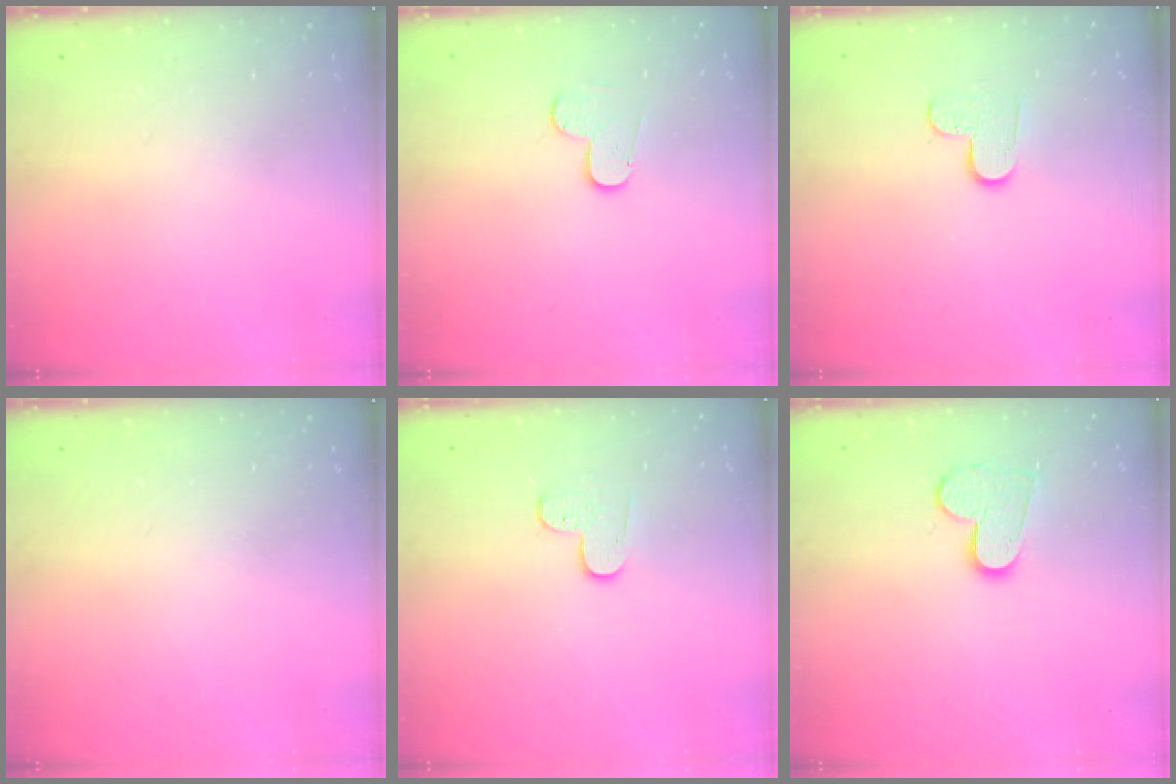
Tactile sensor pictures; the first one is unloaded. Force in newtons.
{"total": 4.0, "press": 4.0, "slide": 0.2}
{"total": 5.5, "press": 5.5, "slide": 0.5}
{"total": 0.0}
{"total": 3.5, "press": 3.5, "slide": 0.4}
{"total": 9.9, "press": 9.8, "slide": 0.7}